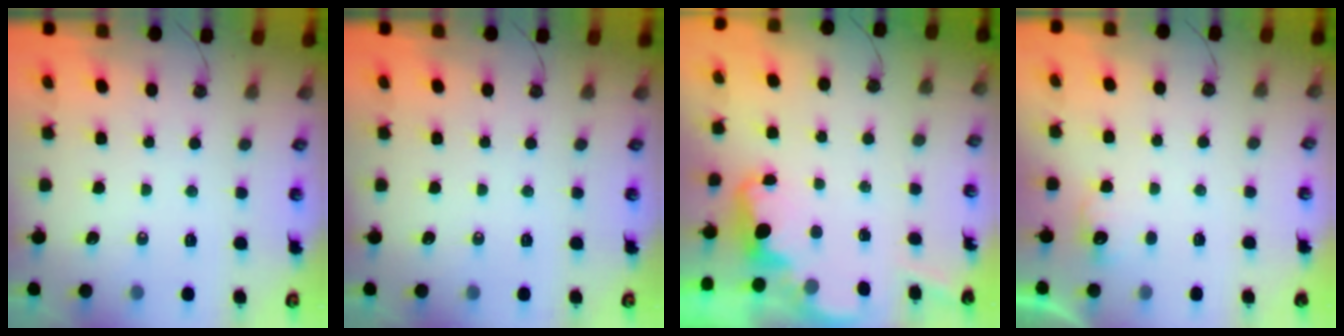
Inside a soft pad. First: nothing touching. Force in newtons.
{"total": 0.0}
{"total": 2.3, "press": 2.2, "slide": 0.5}
{"total": 5.5, "press": 5.4, "slide": 1.2}